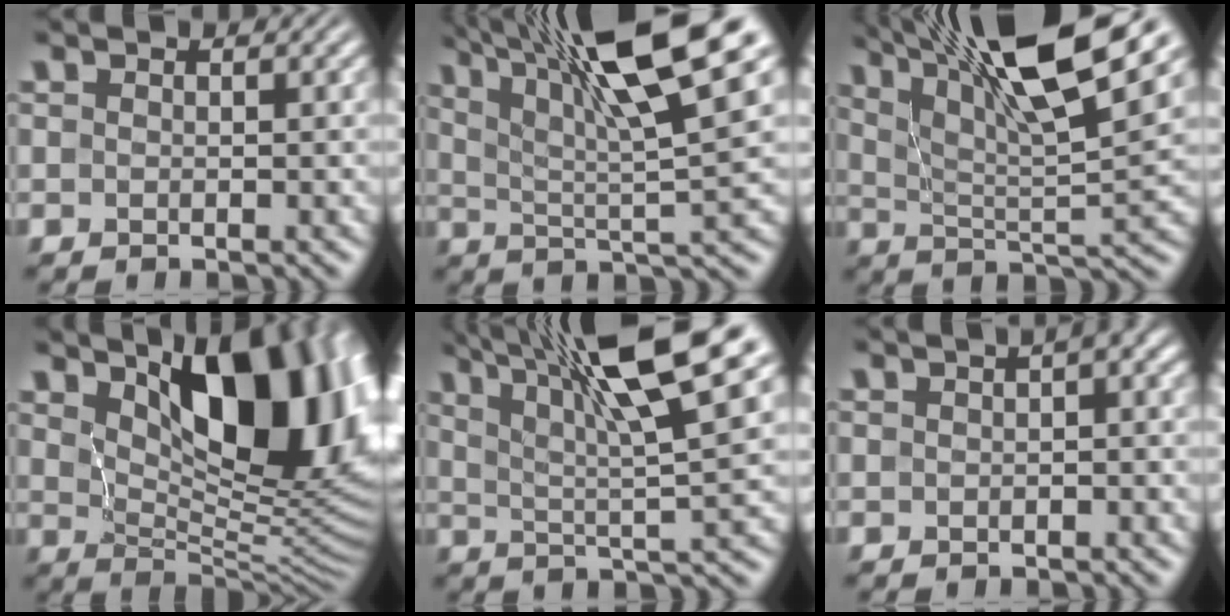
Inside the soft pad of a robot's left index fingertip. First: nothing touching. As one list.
[{"total": 13.2, "force": [7.2, 2.3, 10.8], "torque": [-0.178, 0.024, 0.120]}, {"total": 13.3, "force": [8.1, 2.4, 10.3], "torque": [-0.183, 0.019, 0.142]}, {"total": 13.1, "force": [4.9, 5.6, 10.7], "torque": [-0.151, 0.001, 0.087]}, {"total": 12.0, "force": [6.5, 1.7, 10.0], "torque": [-0.156, 0.022, 0.107]}, {"total": 2.1, "force": [0.2, 1.0, 1.8], "torque": [-0.021, 0.011, -0.001]}]